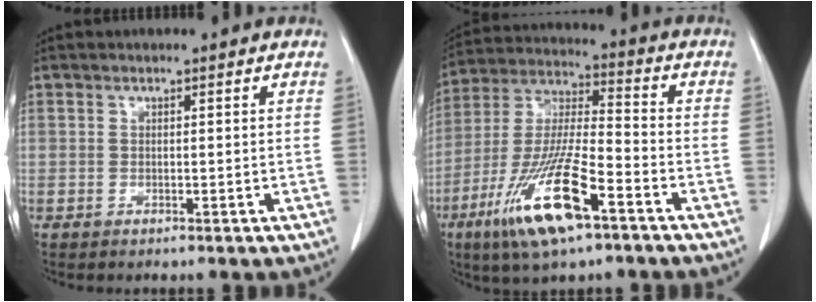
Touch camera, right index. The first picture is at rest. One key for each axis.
{"total": 16.5, "fx": -8.5, "fy": 2.9, "fz": 13.8, "tx": -0.288, "ty": -0.026, "tz": -0.153}